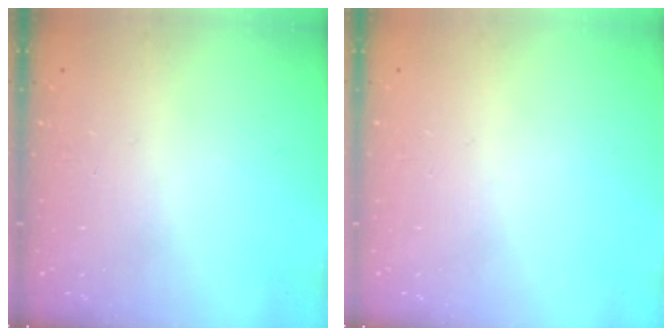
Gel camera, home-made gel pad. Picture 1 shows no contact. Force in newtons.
{"total": 0.0}